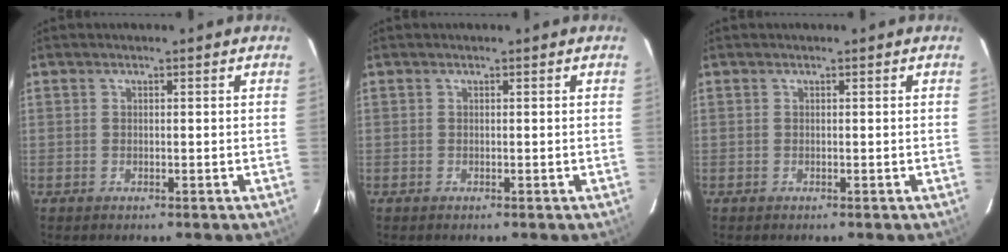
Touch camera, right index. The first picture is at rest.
{"total": 0.0}
{"total": 0.0}